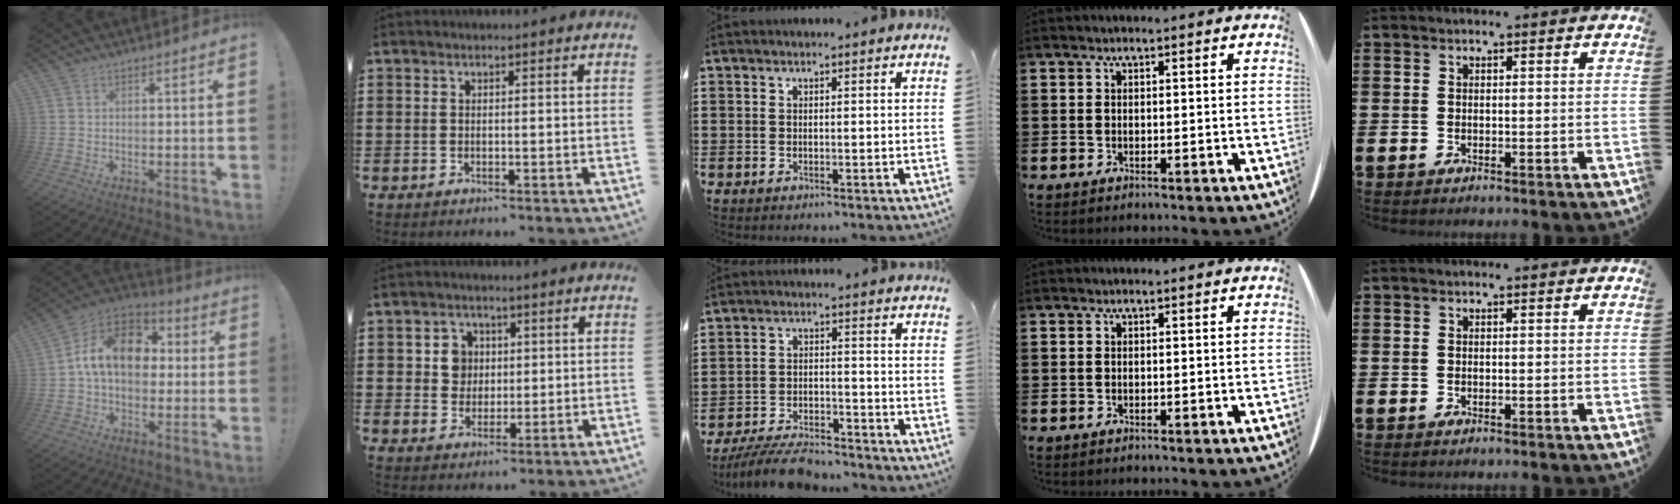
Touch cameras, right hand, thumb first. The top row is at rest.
{"thumb": {"total": 15.8, "force": [2.3, 11.0, 11.1], "torque": [-0.172, 0.018, 0.046]}, "index": {"total": 4.5, "force": [0.8, 4.2, 1.5], "torque": [-0.048, 0.015, 0.013]}, "middle": {"total": 6.7, "force": [-6.3, 1.1, 2.0], "torque": [-0.038, 0.006, -0.122]}}